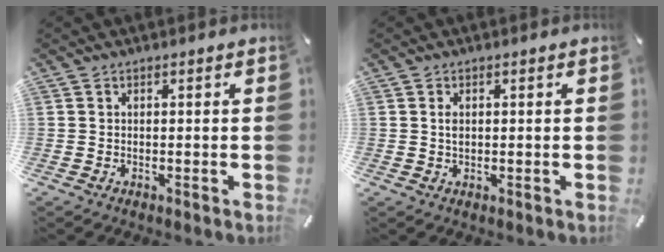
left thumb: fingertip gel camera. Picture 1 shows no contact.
{"total": 1.5, "force": [0.3, 0.9, 1.2], "torque": [-0.027, 0.002, 0.004]}